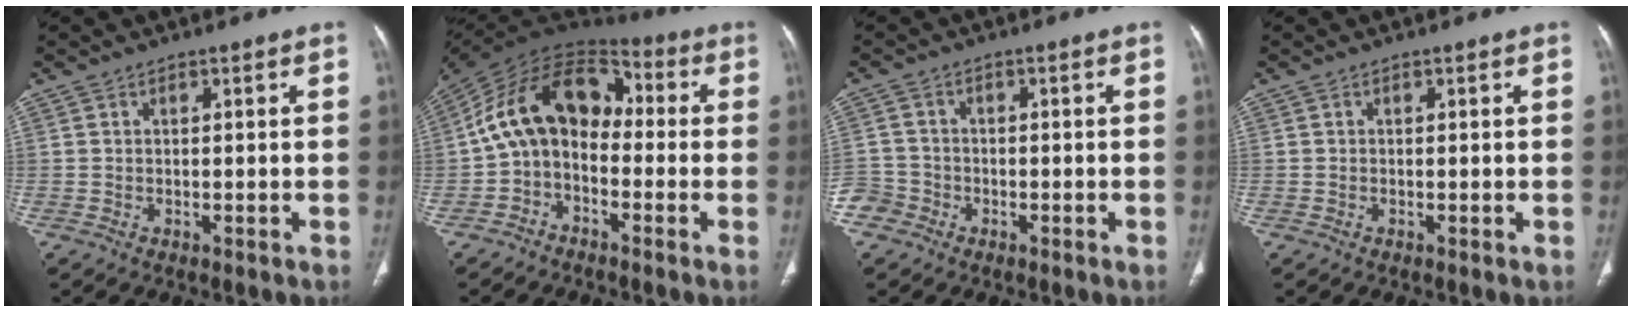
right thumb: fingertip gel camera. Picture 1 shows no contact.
{"total": 14.1, "force": [-1.5, 10.0, 9.9], "torque": [-0.154, 0.065, -0.044]}
{"total": 4.4, "force": [-2.4, 3.7, 0.5], "torque": [0.004, 0.018, -0.051]}
{"total": 0.0}